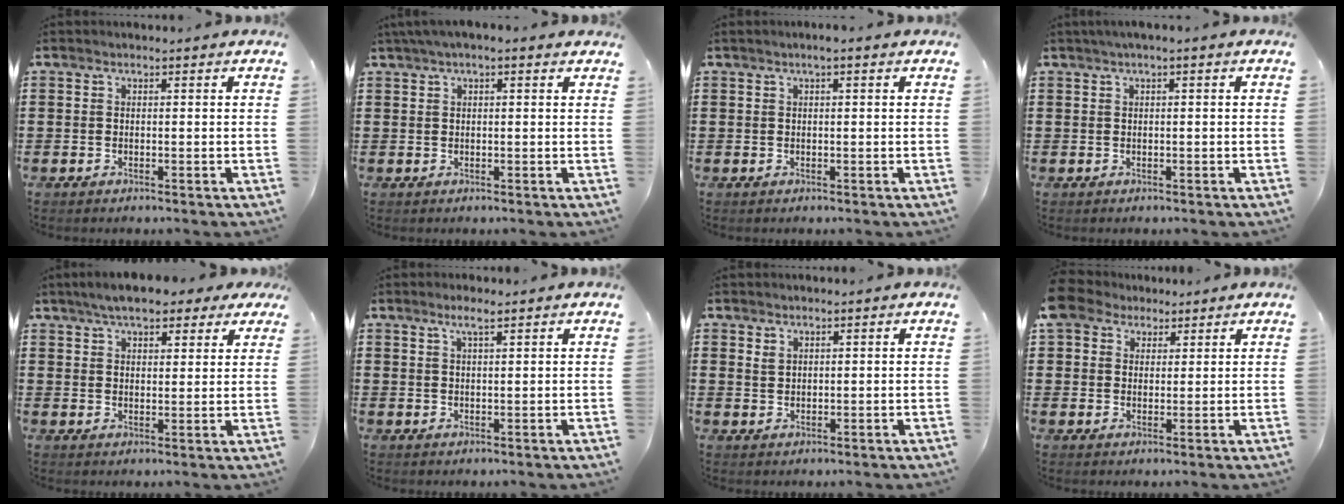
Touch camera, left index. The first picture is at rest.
{"total": 1.6, "force": [0.9, 0.2, 1.3], "torque": [-0.027, 0.005, 0.015]}
{"total": 1.2, "force": [0.4, 0.1, 1.1], "torque": [-0.020, -0.001, 0.007]}
{"total": 1.0, "force": [0.1, 0.0, 1.0], "torque": [-0.016, -0.002, 0.002]}
{"total": 6.0, "force": [4.9, 1.8, 2.9], "torque": [-0.063, 0.001, 0.089]}
{"total": 2.3, "force": [1.6, 0.2, 1.7], "torque": [-0.036, 0.003, 0.026]}
{"total": 1.5, "force": [1.1, 0.8, 0.4], "torque": [-0.011, 0.003, 0.022]}
{"total": 4.6, "force": [3.0, 3.3, 1.0], "torque": [-0.042, 0.013, 0.055]}